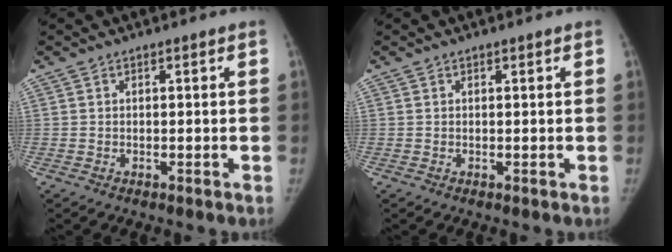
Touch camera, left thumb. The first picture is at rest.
{"total": 0.0}